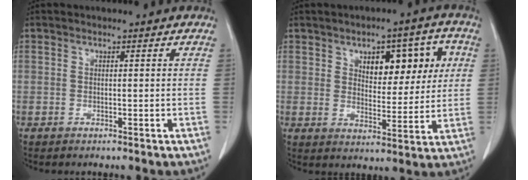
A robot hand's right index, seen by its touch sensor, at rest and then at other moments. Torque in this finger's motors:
{"motor_torque": [0.59, 0.57, 0.27, 0.09]}